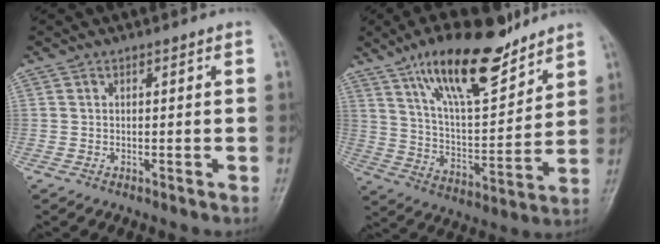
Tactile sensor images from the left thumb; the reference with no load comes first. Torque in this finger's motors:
{"motor_torque": [0.18, 0.17, 1.48, -1.28, 0.31]}